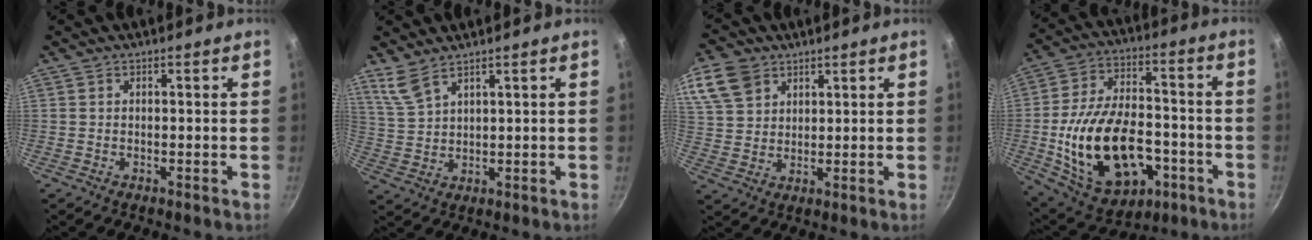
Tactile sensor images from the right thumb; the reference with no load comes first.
{"total": 4.8, "force": [3.8, 1.4, 2.5], "torque": [-0.056, -0.022, 0.092]}
{"total": 9.8, "force": [5.2, 7.0, 4.5], "torque": [-0.074, -0.006, 0.105]}
{"total": 24.6, "force": [-6.3, 15.0, 18.6], "torque": [-0.313, 0.039, -0.084]}